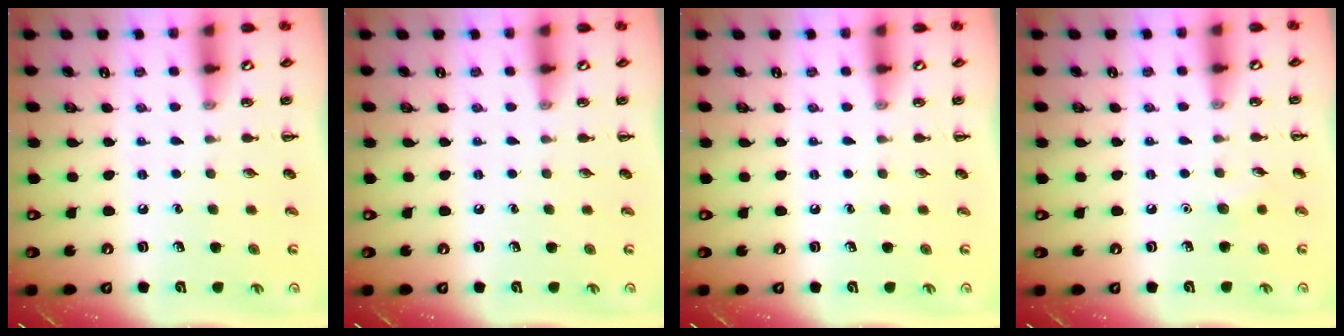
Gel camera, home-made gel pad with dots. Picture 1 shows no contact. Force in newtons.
{"total": 0.0}
{"total": 0.0}
{"total": 4.2, "press": 4.0, "slide": 1.3}